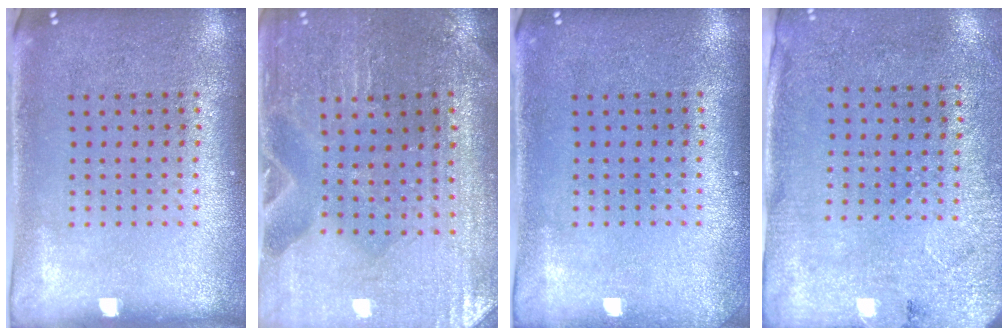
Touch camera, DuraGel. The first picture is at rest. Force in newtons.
{"total": 0.8, "press": 0.8, "slide": 0.1}
{"total": 0.7, "press": 0.7, "slide": 0.0}
{"total": 2.7, "press": 2.2, "slide": 1.5}